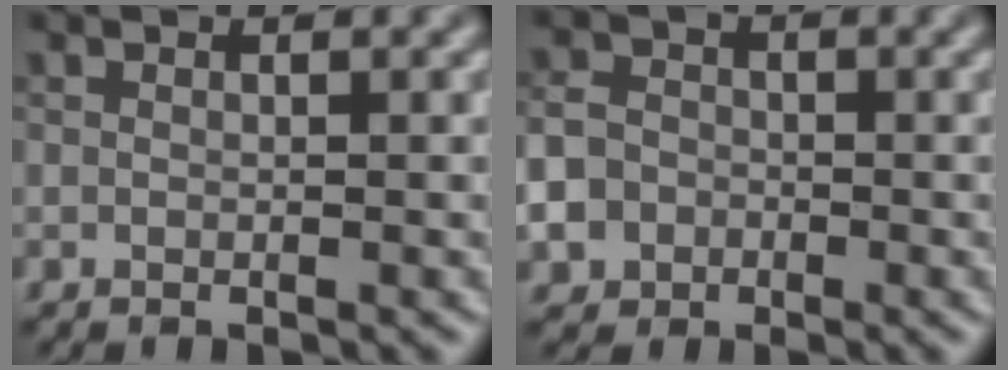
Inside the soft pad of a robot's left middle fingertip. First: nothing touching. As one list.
[{"total": 7.9, "force": [-3.7, 6.6, 2.4], "torque": [-0.059, -0.027, -0.087]}]